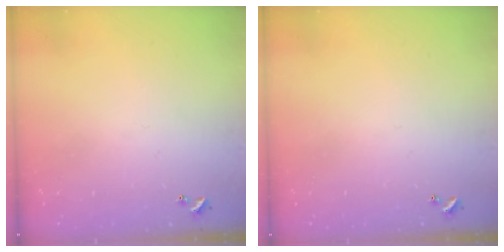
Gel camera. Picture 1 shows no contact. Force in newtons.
{"total": 0.0}